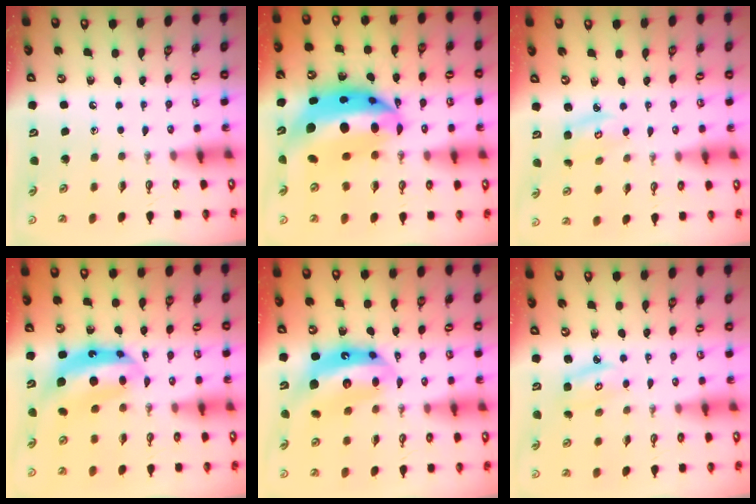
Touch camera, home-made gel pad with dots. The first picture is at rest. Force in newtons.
{"total": 20.7, "press": 20.7, "slide": 1.6}
{"total": 3.0, "press": 3.0, "slide": 0.3}
{"total": 11.9, "press": 11.8, "slide": 1.7}
{"total": 14.8, "press": 14.7, "slide": 1.8}
{"total": 2.8, "press": 2.8, "slide": 0.2}